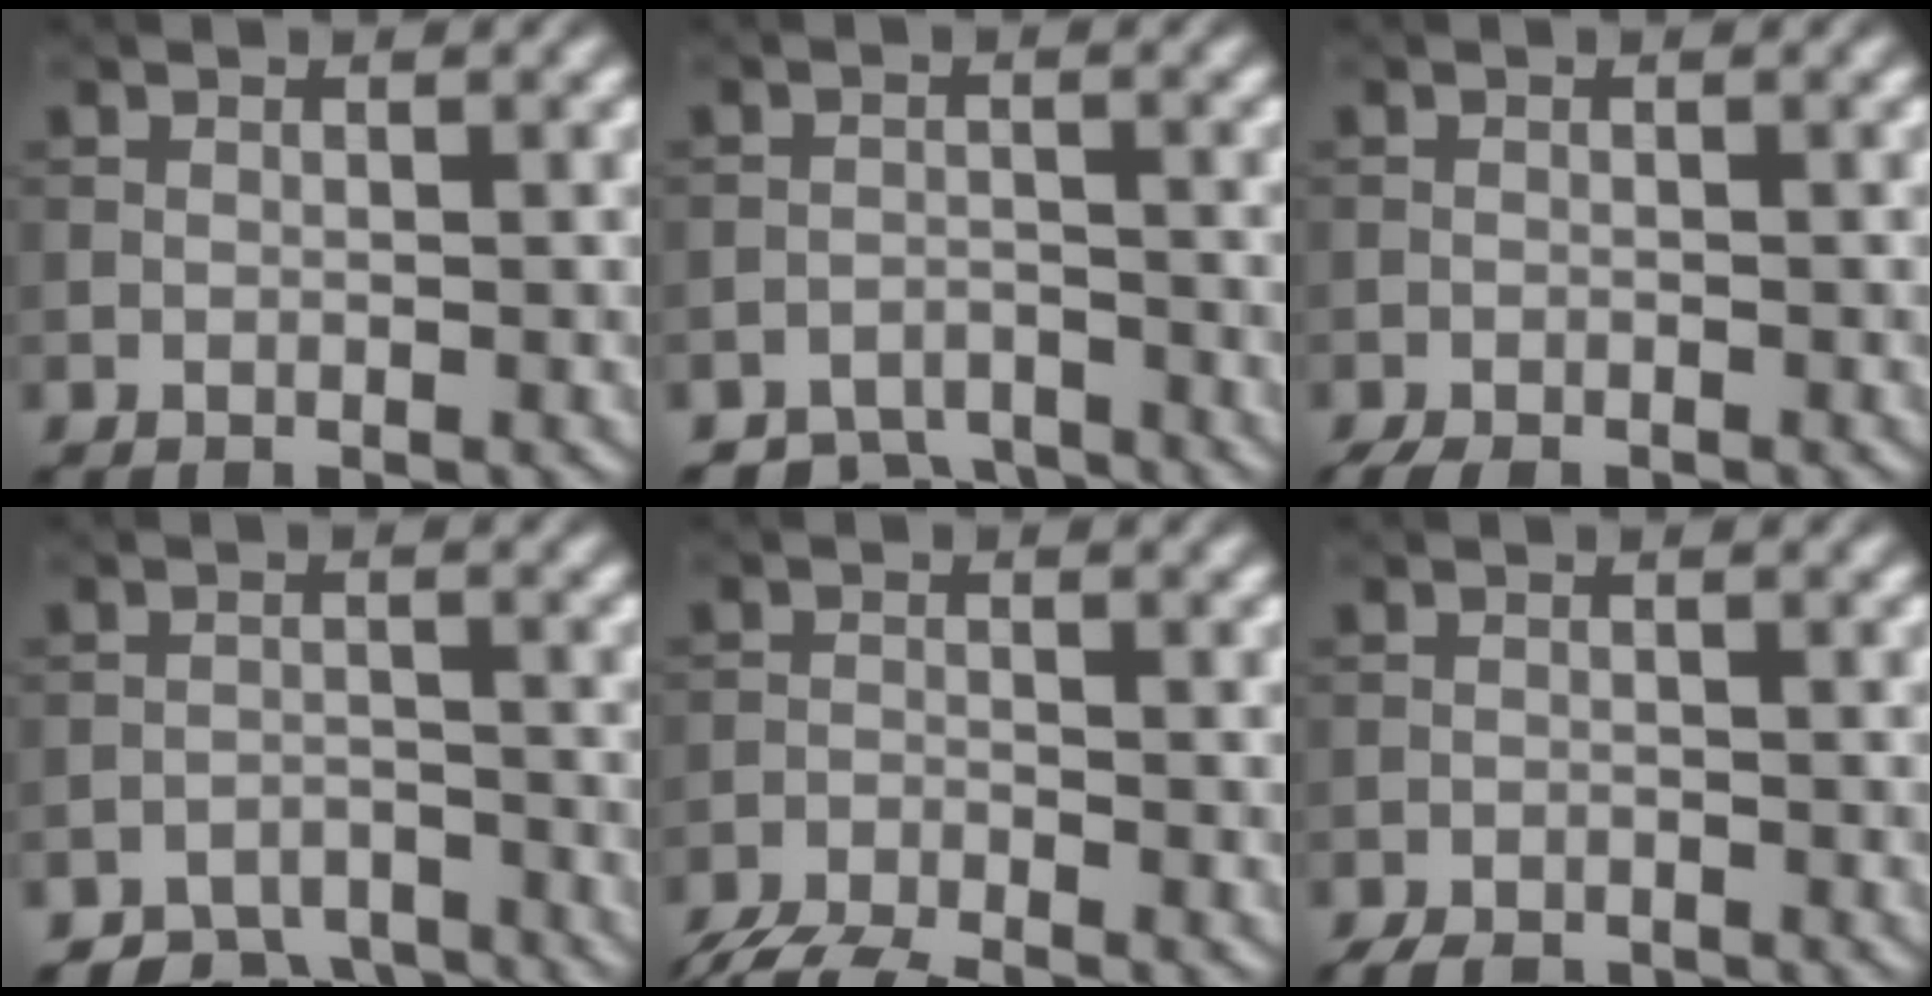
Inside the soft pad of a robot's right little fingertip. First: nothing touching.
{"total": 4.0, "force": [-3.8, 1.2, 0.5], "torque": [0.001, -0.003, -0.067]}
{"total": 2.1, "force": [-1.8, 0.5, 0.8], "torque": [-0.016, -0.005, -0.034]}
{"total": 4.5, "force": [-4.1, 1.6, 0.7], "torque": [-0.002, -0.005, -0.071]}
{"total": 6.2, "force": [-5.8, 0.9, 2.1], "torque": [-0.050, -0.025, -0.103]}
{"total": 2.6, "force": [-2.4, 0.8, 0.7], "torque": [-0.013, -0.006, -0.045]}